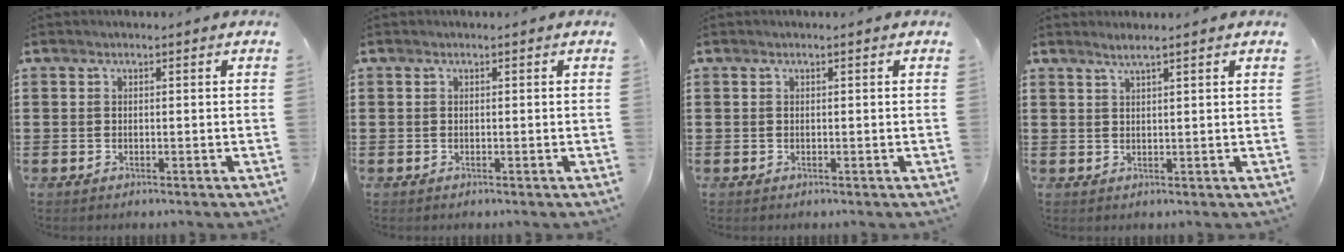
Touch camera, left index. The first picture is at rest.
{"total": 0.0}
{"total": 0.0}
{"total": 1.8, "force": [1.5, -0.3, 1.0], "torque": [-0.021, 0.001, 0.027]}